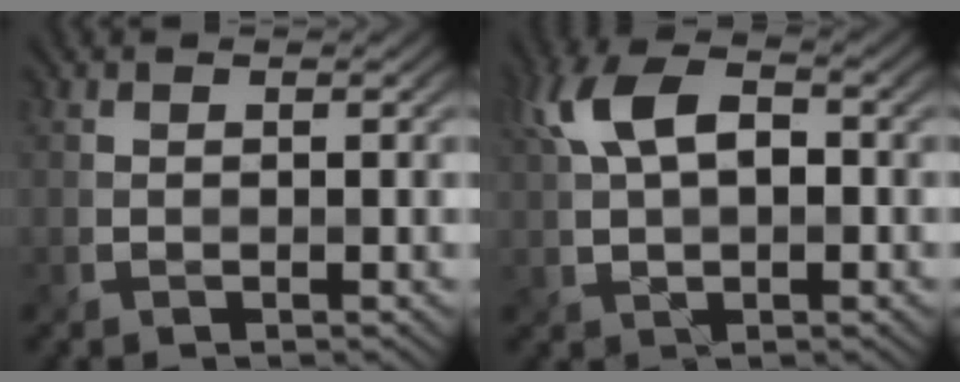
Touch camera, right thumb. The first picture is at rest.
{"total": 8.7, "force": [1.9, 4.7, 7.1], "torque": [-0.158, 0.018, 0.024]}